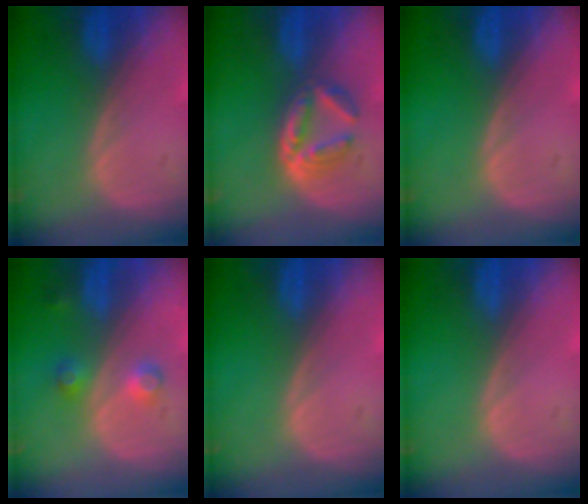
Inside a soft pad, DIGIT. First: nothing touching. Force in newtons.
{"total": 5.9, "press": 5.3, "slide": 2.7}
{"total": 0.0}
{"total": 3.6, "press": 3.4, "slide": 1.1}
{"total": 0.0}
{"total": 0.0}